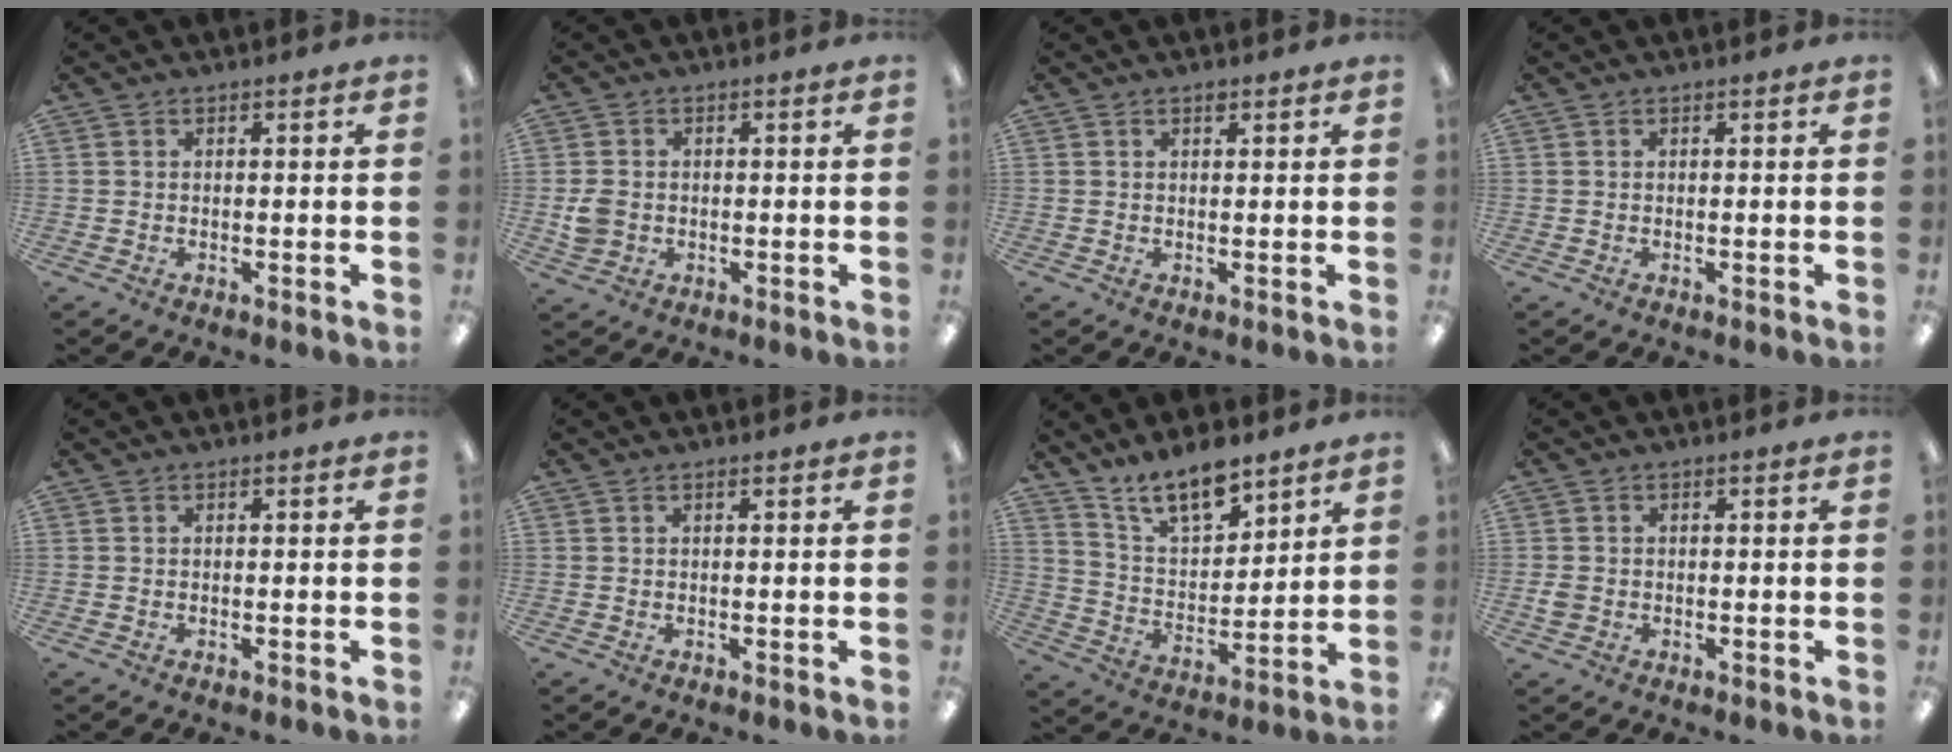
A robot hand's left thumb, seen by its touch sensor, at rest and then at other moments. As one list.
[{"total": 3.9, "force": [-0.3, 3.4, 1.9], "torque": [-0.024, 0.005, -0.004]}, {"total": 1.1, "force": [0.9, 0.5, 0.5], "torque": [-0.005, -0.003, 0.015]}, {"total": 0.0}, {"total": 0.0}, {"total": 0.6, "force": [0.5, 0.1, 0.3], "torque": [-0.006, 0.001, 0.009]}, {"total": 12.3, "force": [10.4, 4.2, 5.1], "torque": [-0.098, -0.061, 0.192]}, {"total": 1.8, "force": [-0.2, 1.6, 0.7], "torque": [-0.013, 0.004, -0.003]}]